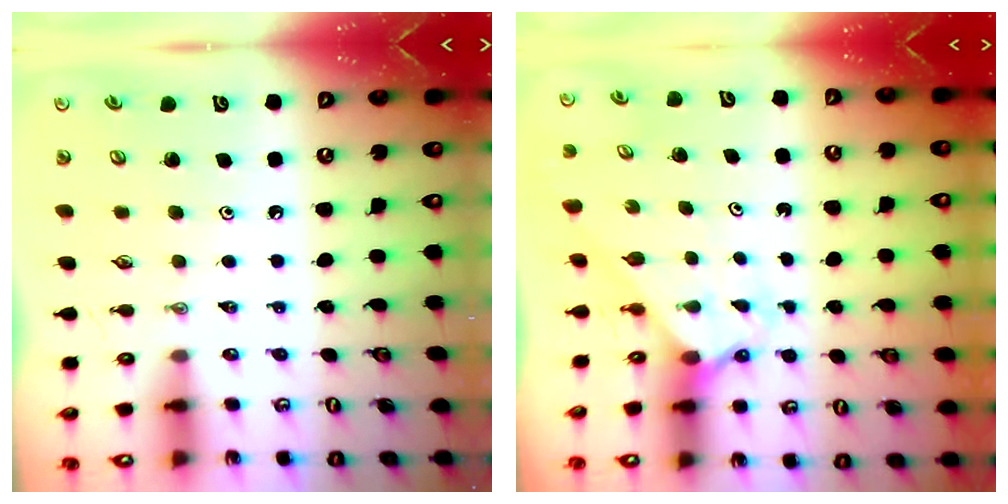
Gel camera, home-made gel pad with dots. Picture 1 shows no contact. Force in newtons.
{"total": 2.1, "press": 2.1, "slide": 0.2}